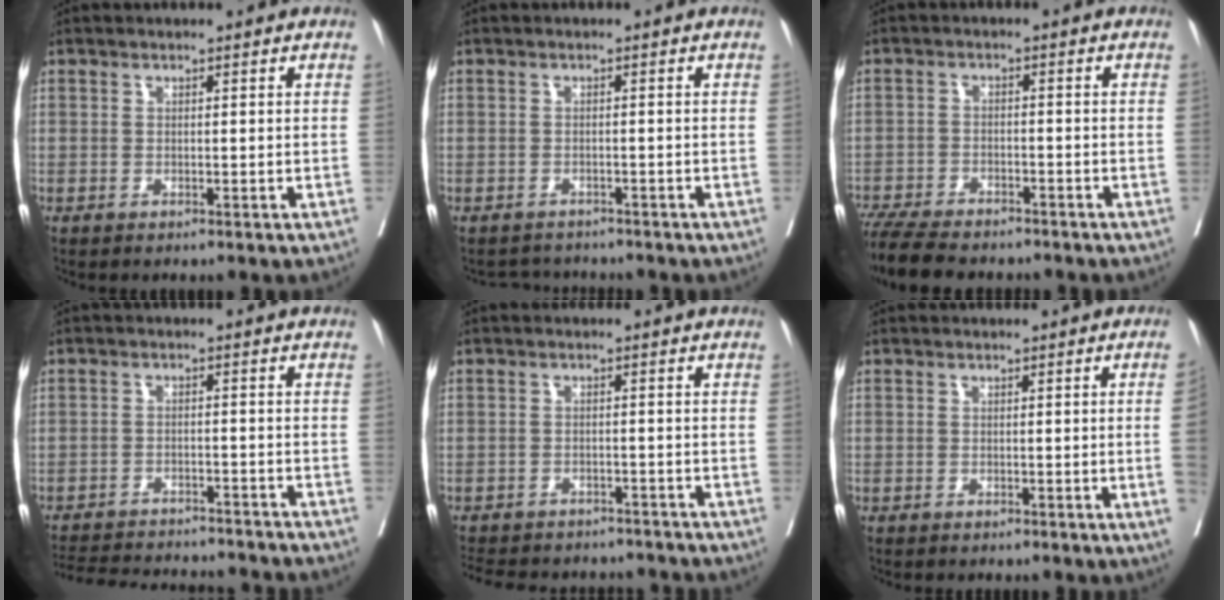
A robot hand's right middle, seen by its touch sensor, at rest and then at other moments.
{"total": 3.1, "force": [-2.9, 0.7, -0.5], "torque": [0.010, -0.004, -0.046]}
{"total": 11.3, "force": [-9.7, 2.7, 5.0], "torque": [-0.089, -0.017, -0.154]}
{"total": 17.1, "force": [-16.0, 2.8, 5.5], "torque": [-0.127, -0.014, -0.215]}
{"total": 14.7, "force": [-13.0, 5.2, 4.3], "torque": [-0.102, 0.002, -0.165]}
{"total": 2.4, "force": [-0.4, -1.1, 2.1], "torque": [-0.025, -0.004, -0.004]}